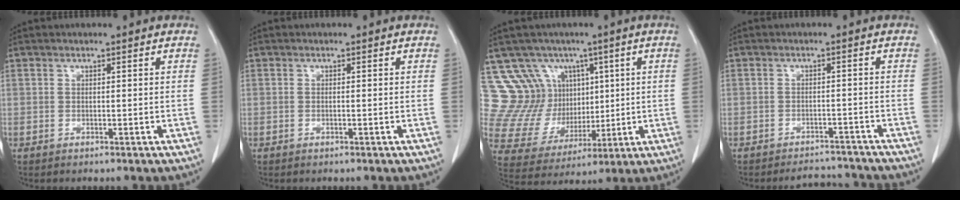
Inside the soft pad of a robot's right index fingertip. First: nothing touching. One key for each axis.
{"total": 0.0}
{"total": 11.5, "fx": 5.4, "fy": 9.5, "fz": 3.4, "tx": -0.078, "ty": 0.044, "tz": 0.121}
{"total": 4.8, "fx": -4.6, "fy": 1.3, "fz": -0.5, "tx": 0.009, "ty": 0.008, "tz": -0.062}